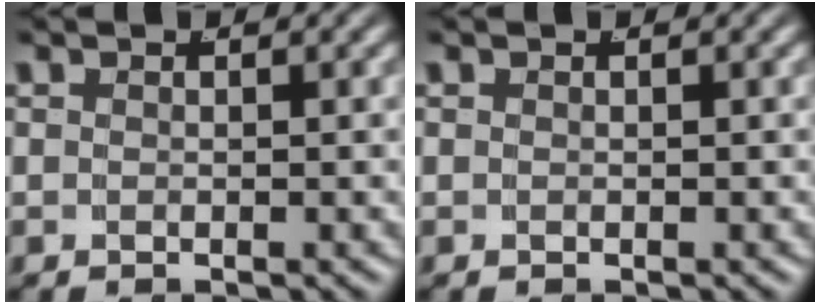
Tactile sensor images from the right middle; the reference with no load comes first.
{"total": 0.0}